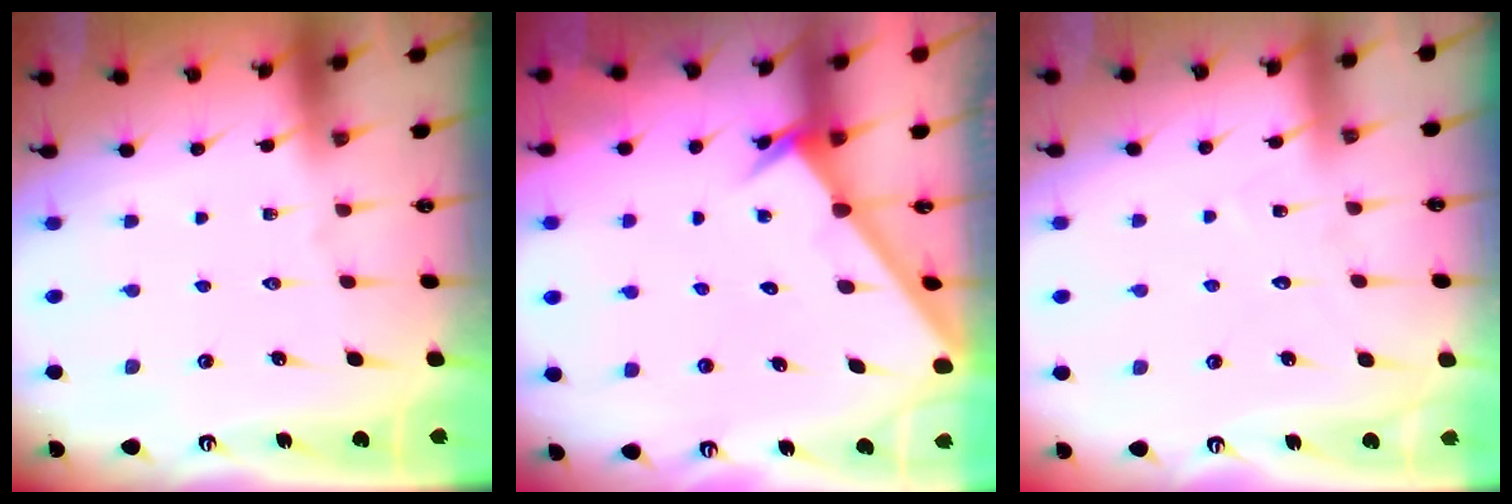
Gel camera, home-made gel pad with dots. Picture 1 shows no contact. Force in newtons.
{"total": 2.6, "press": 2.6, "slide": 0.1}
{"total": 4.8, "press": 4.7, "slide": 0.5}